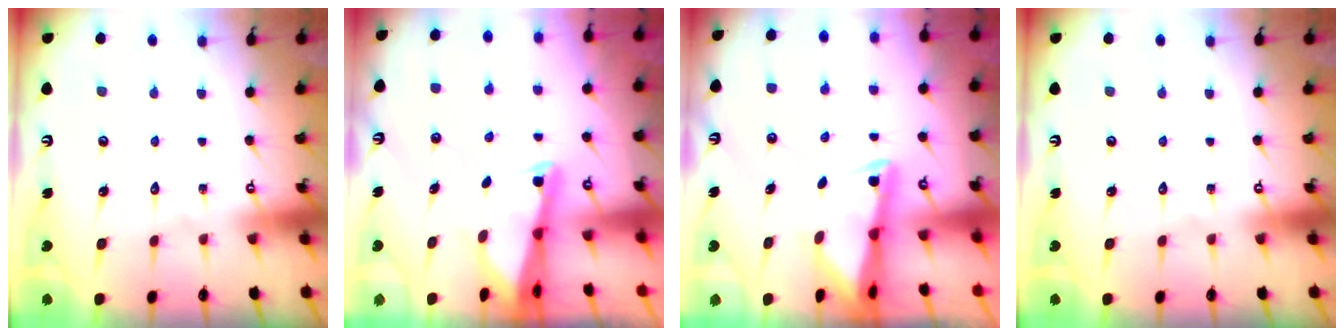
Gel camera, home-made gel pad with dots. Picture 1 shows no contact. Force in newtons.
{"total": 2.6, "press": 2.6, "slide": 0.3}
{"total": 2.3, "press": 2.2, "slide": 0.4}
{"total": 0.0}